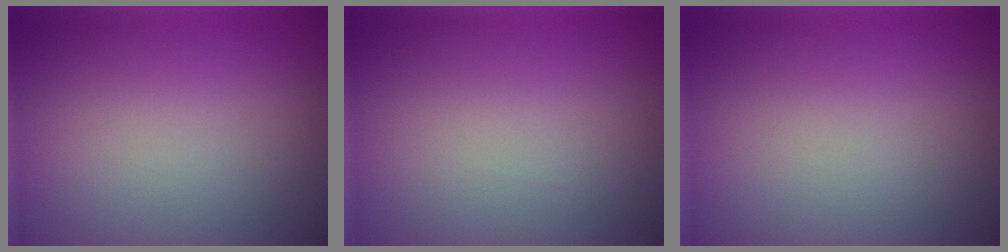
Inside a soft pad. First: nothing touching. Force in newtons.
{"total": 0.0}
{"total": 0.0}